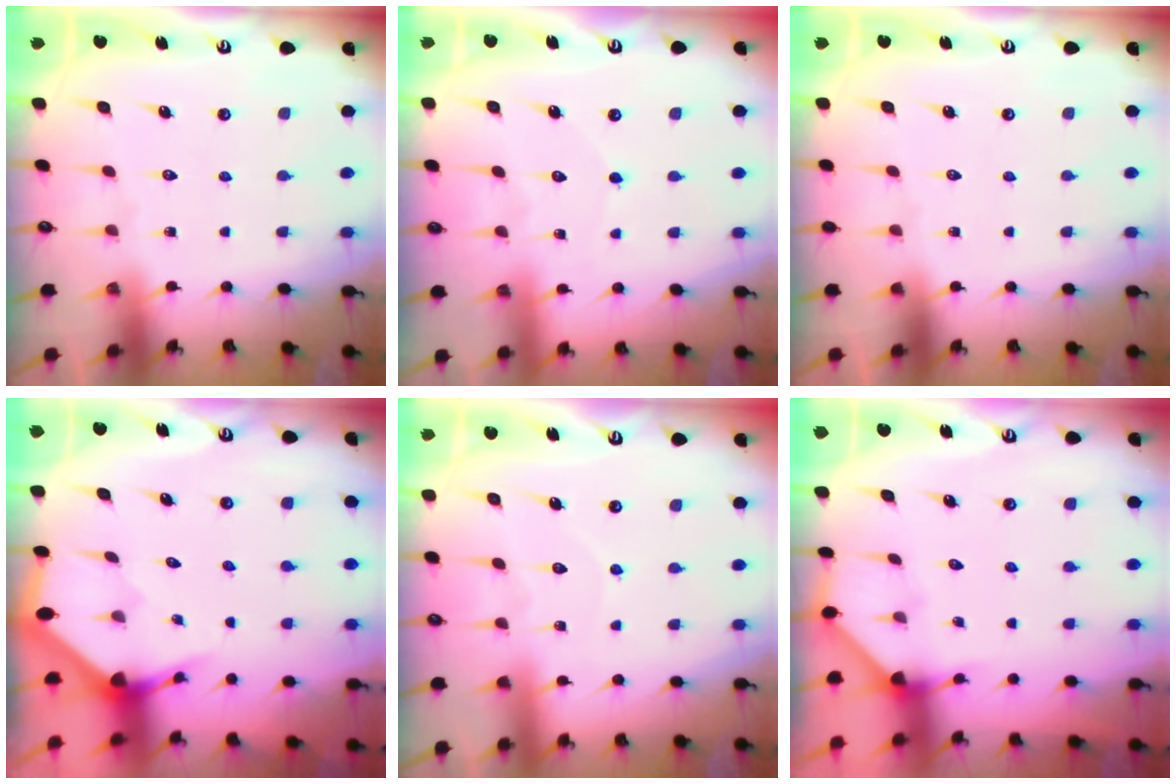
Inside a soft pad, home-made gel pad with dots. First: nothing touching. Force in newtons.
{"total": 2.7, "press": 2.6, "slide": 0.3}
{"total": 0.0}
{"total": 3.1, "press": 3.1, "slide": 0.1}
{"total": 4.8, "press": 4.7, "slide": 0.4}
{"total": 2.5, "press": 2.5, "slide": 0.4}